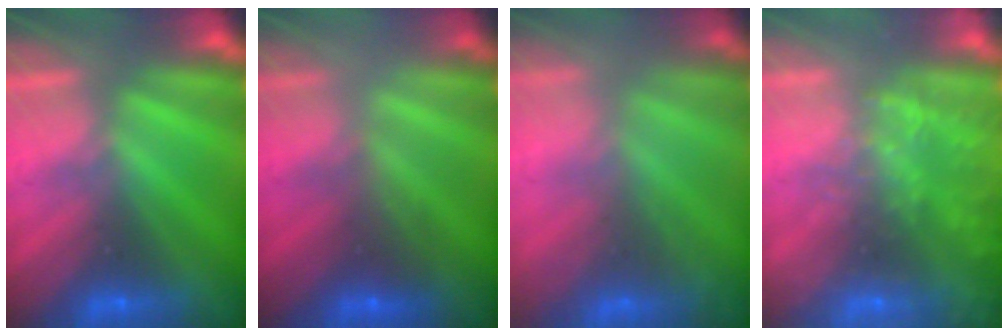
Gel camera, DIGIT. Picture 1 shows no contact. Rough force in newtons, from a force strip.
{"total": 2.0}
{"total": 7.6}
{"total": 6.7}